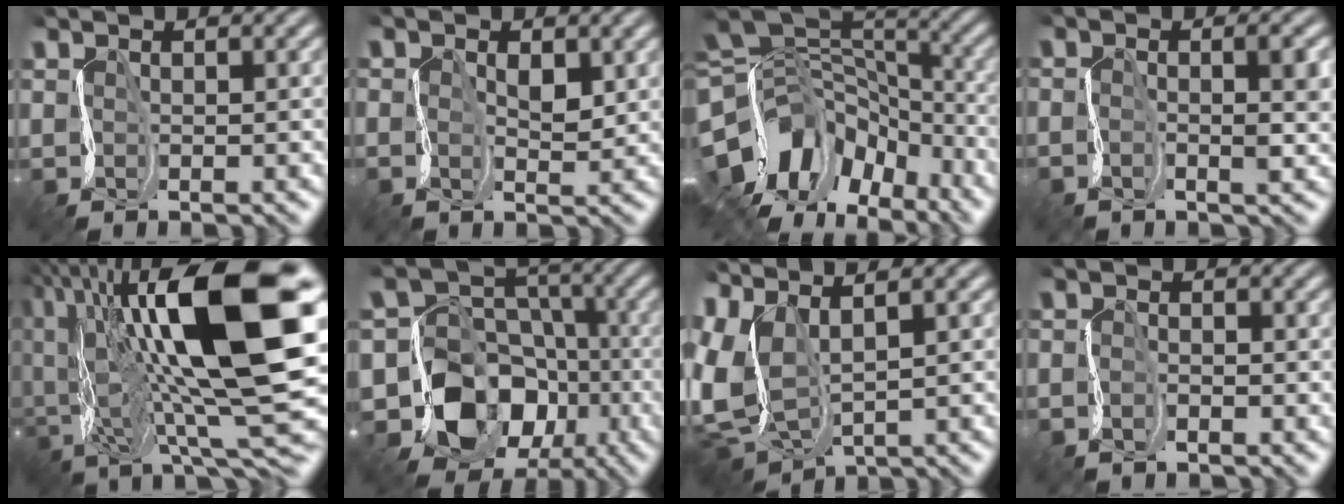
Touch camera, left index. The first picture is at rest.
{"total": 1.5, "force": [-0.2, 1.0, 1.1], "torque": [-0.029, -0.002, -0.006]}
{"total": 11.6, "force": [-5.6, 7.9, 6.3], "torque": [-0.141, 0.018, -0.113]}
{"total": 2.6, "force": [-1.0, 0.5, 2.3], "torque": [-0.052, -0.001, -0.026]}
{"total": 16.7, "force": [3.5, 6.0, 15.2], "torque": [-0.262, 0.023, 0.045]}
{"total": 11.8, "force": [-5.6, 9.5, 4.1], "torque": [-0.077, 0.004, -0.114]}
{"total": 6.8, "force": [0.5, 3.4, 5.8], "torque": [-0.171, 0.004, 0.017]}
{"total": 1.5, "force": [-1.4, 0.3, -0.1], "torque": [-0.008, 0.000, -0.031]}